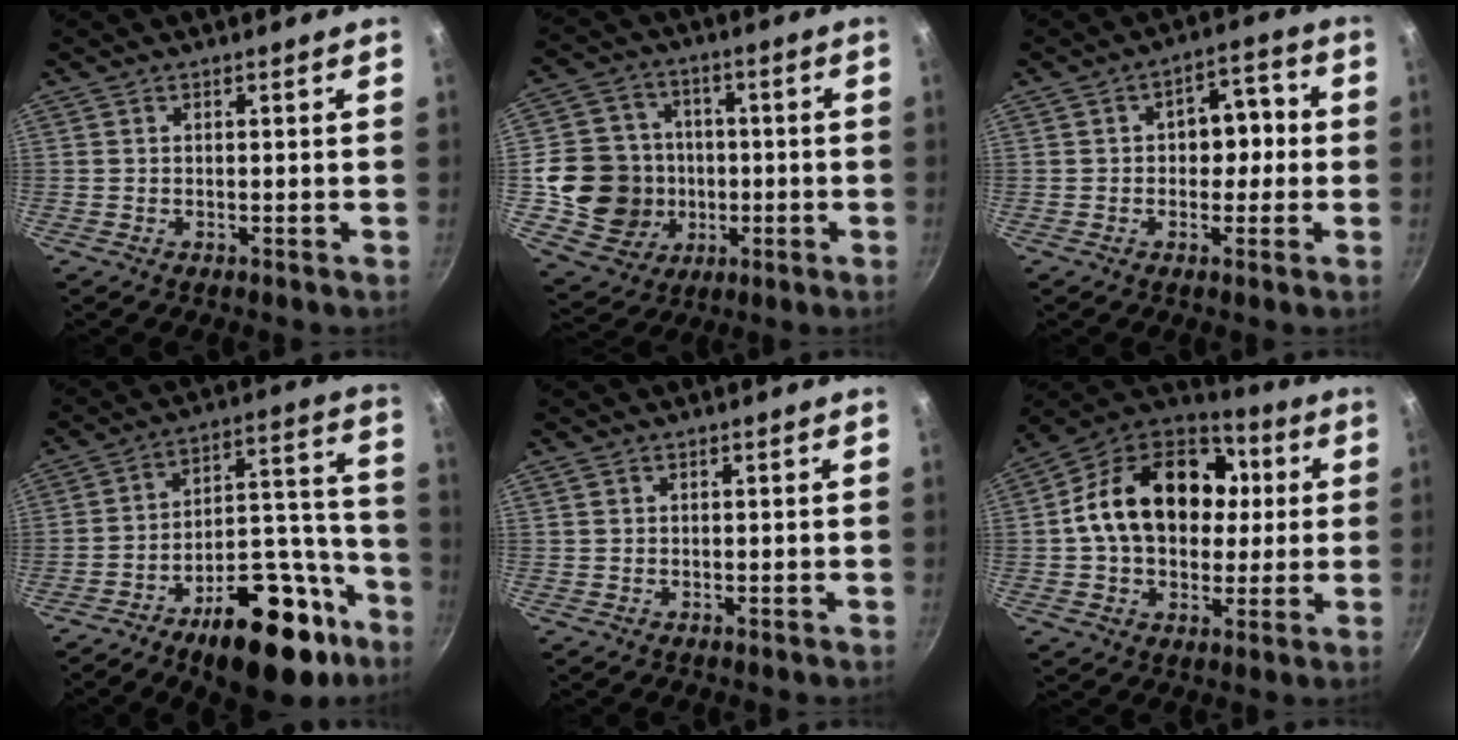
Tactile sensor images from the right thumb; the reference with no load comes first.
{"total": 14.2, "force": [-1.5, 13.2, 5.1], "torque": [-0.070, 0.025, -0.024]}
{"total": 7.5, "force": [0.0, 5.3, 5.4], "torque": [-0.021, 0.023, -0.007]}
{"total": 24.7, "force": [-14.6, 11.6, 16.2], "torque": [-0.172, 0.112, -0.212]}
{"total": 1.1, "force": [0.6, 0.8, 0.5], "torque": [-0.008, 0.002, 0.012]}
{"total": 23.0, "force": [2.9, 16.9, 15.3], "torque": [-0.232, 0.030, 0.037]}